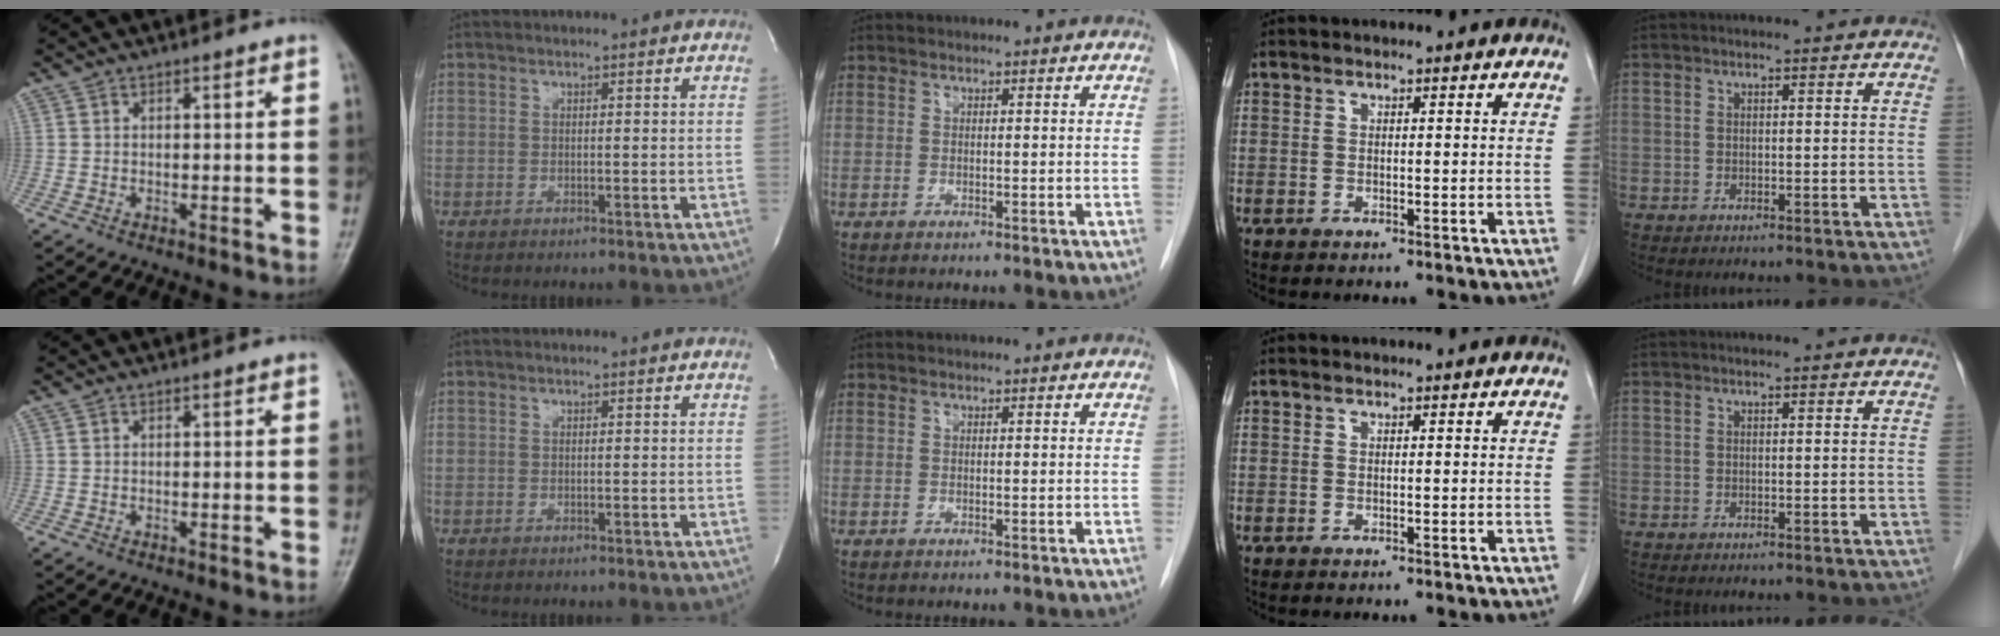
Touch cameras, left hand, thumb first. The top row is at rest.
{}